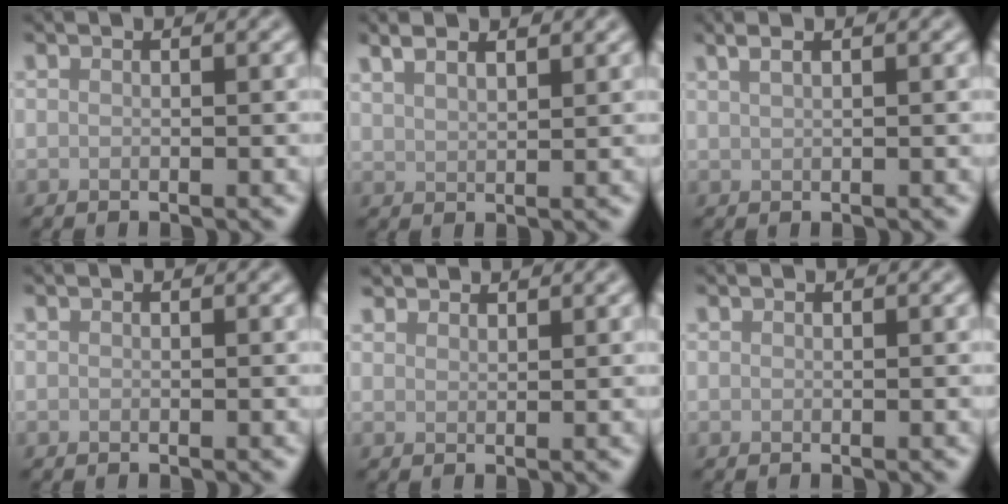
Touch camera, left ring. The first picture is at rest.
{"total": 3.0, "force": [2.3, 0.9, 1.7], "torque": [-0.020, 0.009, 0.034]}
{"total": 2.4, "force": [1.5, 1.0, 1.6], "torque": [-0.015, 0.003, 0.006]}
{"total": 0.0}
{"total": 2.4, "force": [2.3, 0.6, 0.4], "torque": [-0.005, 0.005, 0.036]}
{"total": 0.0}